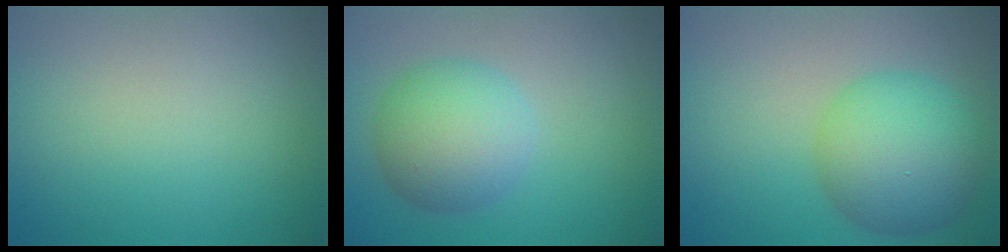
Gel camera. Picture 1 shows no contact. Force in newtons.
{"total": 5.6, "press": 5.6, "slide": 0.2}
{"total": 6.9, "press": 6.9, "slide": 0.3}